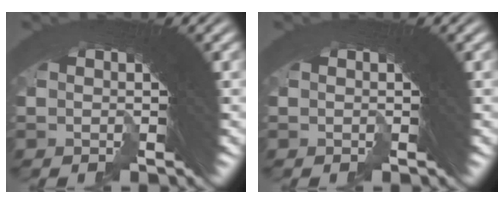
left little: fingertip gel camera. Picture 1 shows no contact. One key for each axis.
{"total": 0.0}